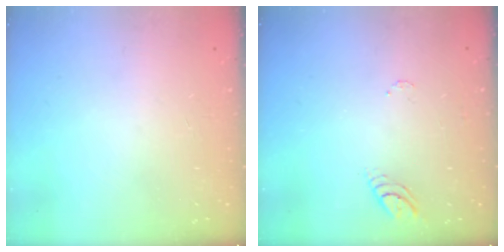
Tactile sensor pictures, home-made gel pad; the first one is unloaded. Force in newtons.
{"total": 3.9, "press": 3.9, "slide": 0.4}